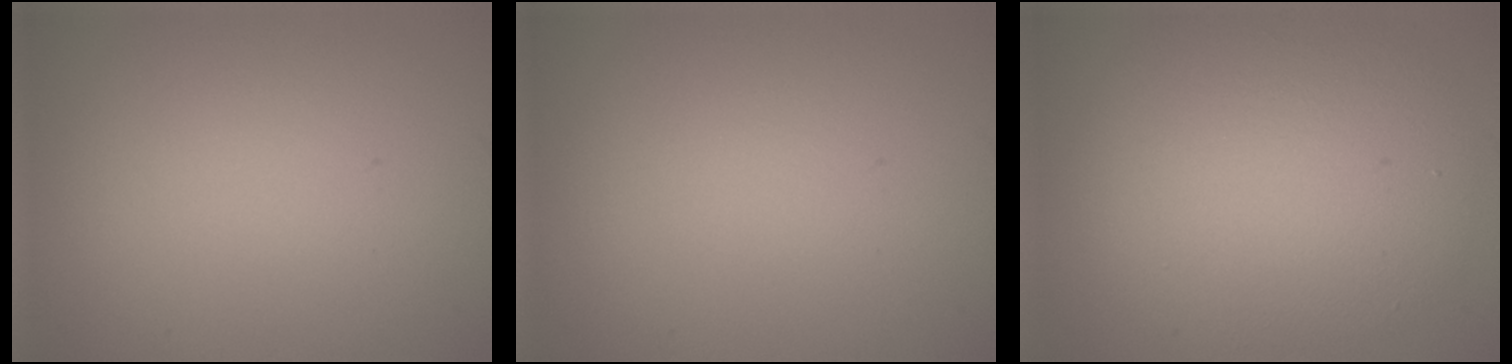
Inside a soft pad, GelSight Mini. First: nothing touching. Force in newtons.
{"total": 0.0}
{"total": 7.5, "press": 7.5, "slide": 0.3}